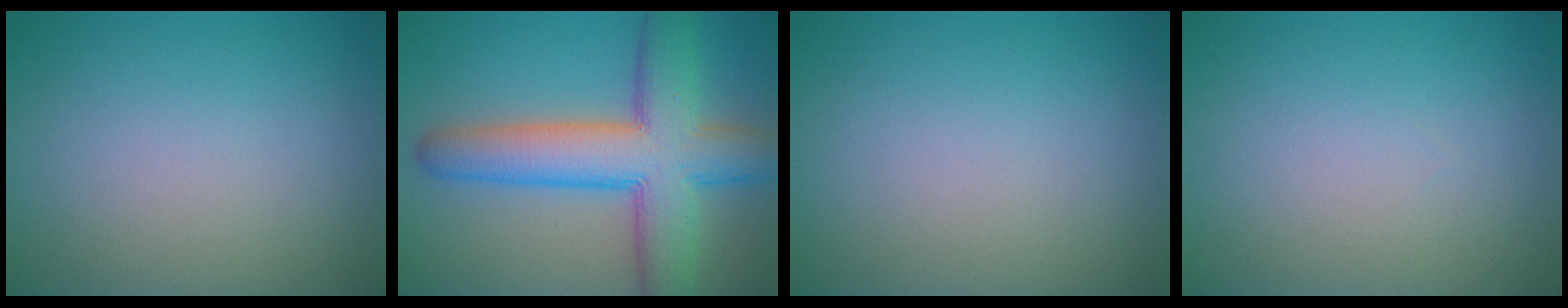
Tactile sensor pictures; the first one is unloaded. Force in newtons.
{"total": 10.3, "press": 10.3, "slide": 0.3}
{"total": 0.0}
{"total": 0.0}